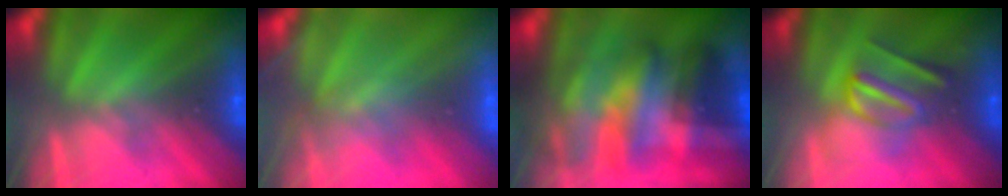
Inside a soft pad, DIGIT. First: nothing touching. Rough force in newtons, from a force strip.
{"total": 3.0}
{"total": 7.0}
{"total": 2.9}